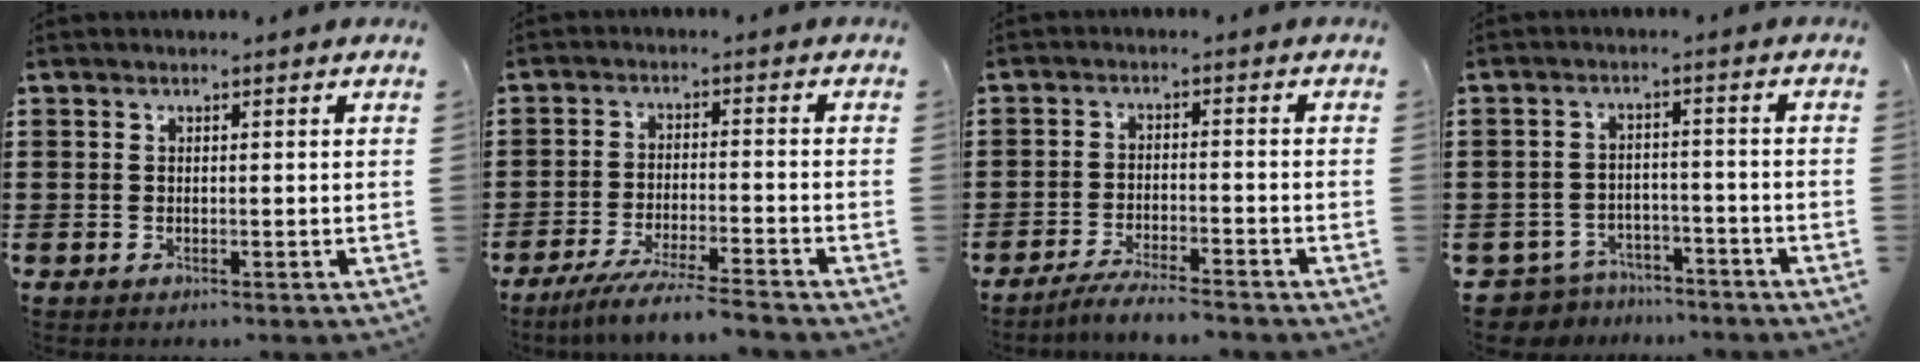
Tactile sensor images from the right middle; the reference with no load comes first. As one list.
[{"total": 5.6, "force": [-5.1, -0.2, 2.3], "torque": [-0.048, -0.016, -0.097]}, {"total": 3.9, "force": [-3.7, 0.1, 1.1], "torque": [-0.028, -0.001, -0.076]}, {"total": 4.8, "force": [-4.7, 1.1, 0.1], "torque": [-0.021, 0.005, -0.102]}]